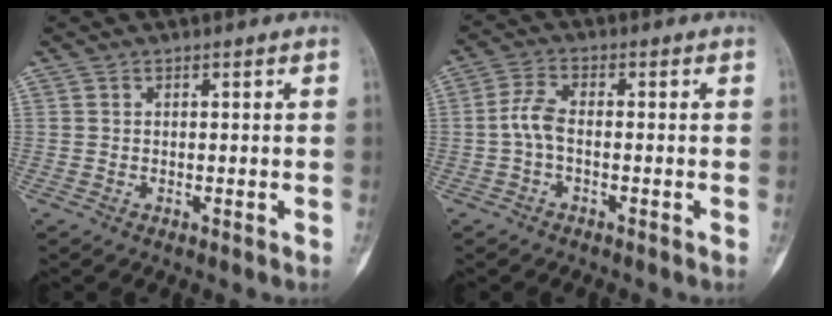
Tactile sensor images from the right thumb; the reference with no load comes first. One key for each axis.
{"total": 4.1, "fx": -0.9, "fy": 1.9, "fz": 3.5, "tx": -0.079, "ty": 0.013, "tz": -0.025}